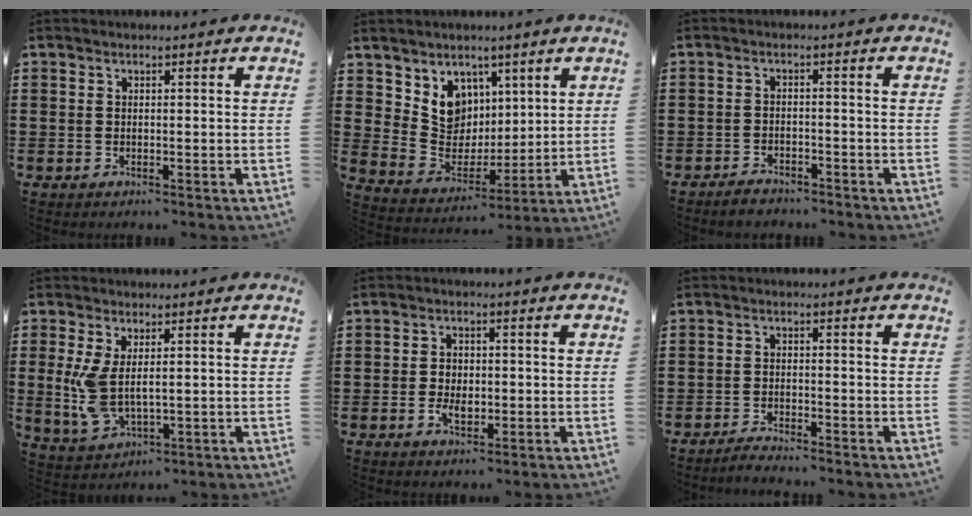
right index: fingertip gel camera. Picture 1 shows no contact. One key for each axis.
{"total": 7.8, "fx": 3.9, "fy": 6.6, "fz": 1.5, "tx": -0.065, "ty": -0.029, "tz": 0.078}
{"total": 2.1, "fx": -2.0, "fy": 0.3, "fz": 0.0, "tx": -0.007, "ty": 0.004, "tz": -0.043}
{"total": 6.2, "fx": 1.0, "fy": 2.8, "fz": 5.5, "tx": -0.137, "ty": -0.008, "tz": 0.014}
{"total": 3.1, "fx": -0.8, "fy": 2.1, "fz": 2.2, "tx": -0.042, "ty": 0.005, "tz": -0.015}
{"total": 2.0, "fx": -2.0, "fy": -0.1, "fz": 0.0, "tx": -0.005, "ty": 0.004, "tz": -0.040}